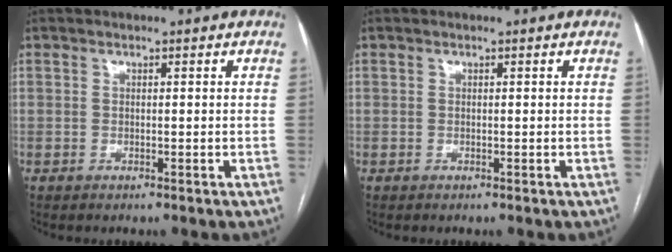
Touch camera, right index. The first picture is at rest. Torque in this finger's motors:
{"motor_torque": [0.00, 0.00, 0.00, 0.00]}